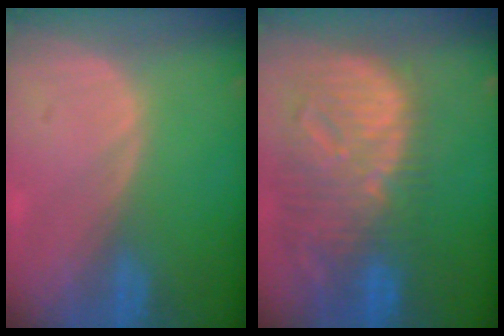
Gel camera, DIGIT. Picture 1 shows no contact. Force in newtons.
{"total": 12.8, "press": 11.2, "slide": 6.3}